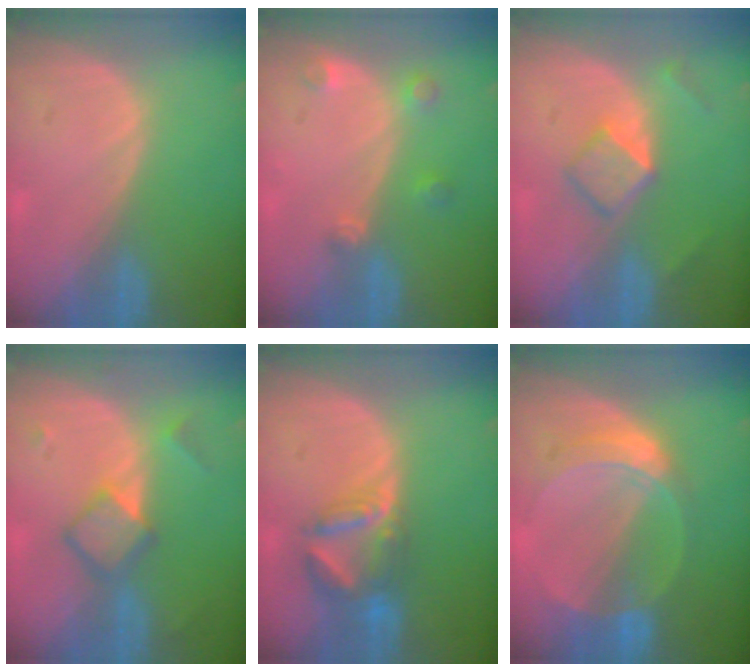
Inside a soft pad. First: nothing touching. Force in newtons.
{"total": 2.7, "press": 2.7, "slide": 0.3}
{"total": 5.4, "press": 4.6, "slide": 2.8}
{"total": 5.2, "press": 5.2, "slide": 0.1}
{"total": 6.9, "press": 6.3, "slide": 2.9}
{"total": 7.1, "press": 6.2, "slide": 3.4}